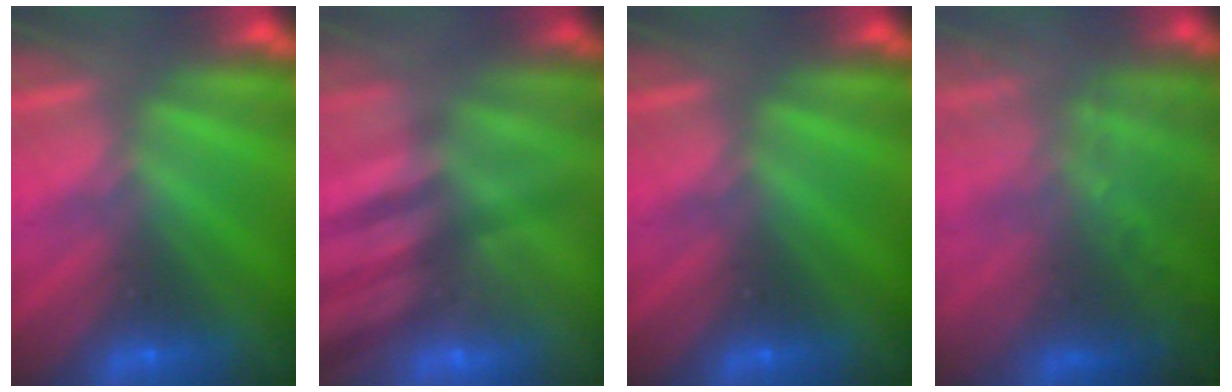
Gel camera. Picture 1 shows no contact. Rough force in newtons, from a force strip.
{"total": 2.4}
{"total": 0.0}
{"total": 7.7}